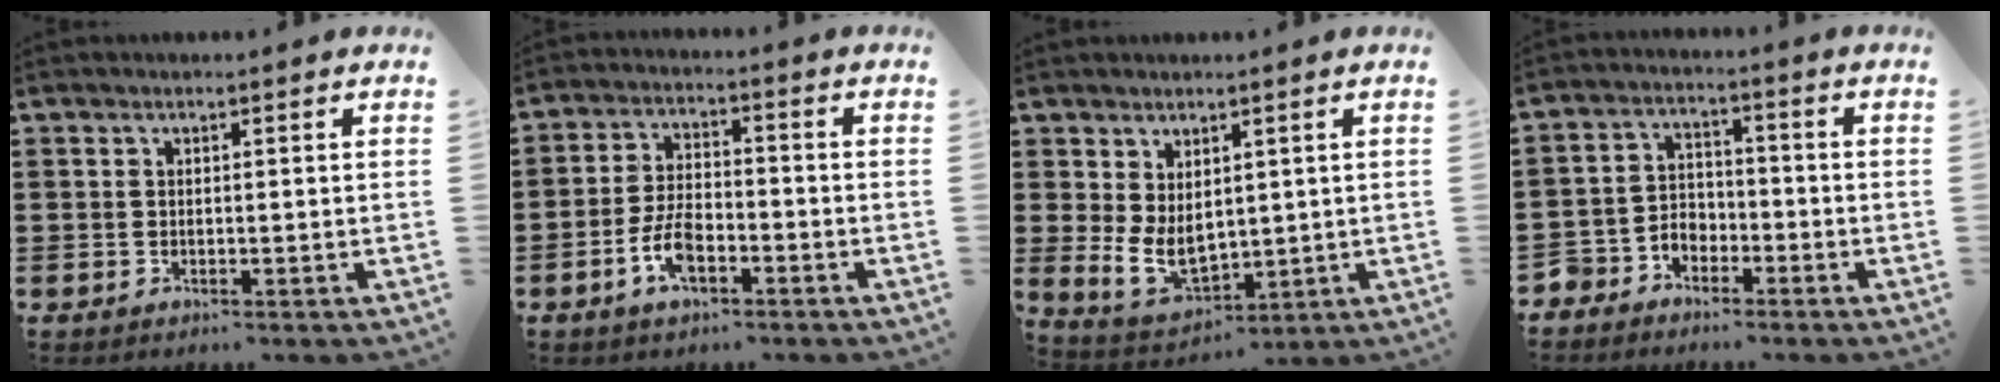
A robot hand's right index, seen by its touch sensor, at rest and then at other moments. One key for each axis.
{"total": 6.2, "fx": -2.8, "fy": 2.8, "fz": 4.7, "tx": -0.112, "ty": 0.001, "tz": -0.058}
{"total": 5.5, "fx": 1.4, "fy": 3.7, "fz": 3.8, "tx": -0.097, "ty": -0.003, "tz": 0.026}
{"total": 3.9, "fx": -3.3, "fy": 2.1, "fz": 0.1, "tx": -0.022, "ty": 0.003, "tz": -0.072}